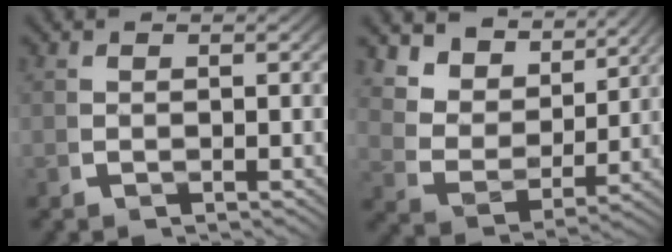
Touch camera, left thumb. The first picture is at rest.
{"total": 7.2, "force": [3.7, 4.3, 4.4], "torque": [-0.099, -0.005, 0.063]}